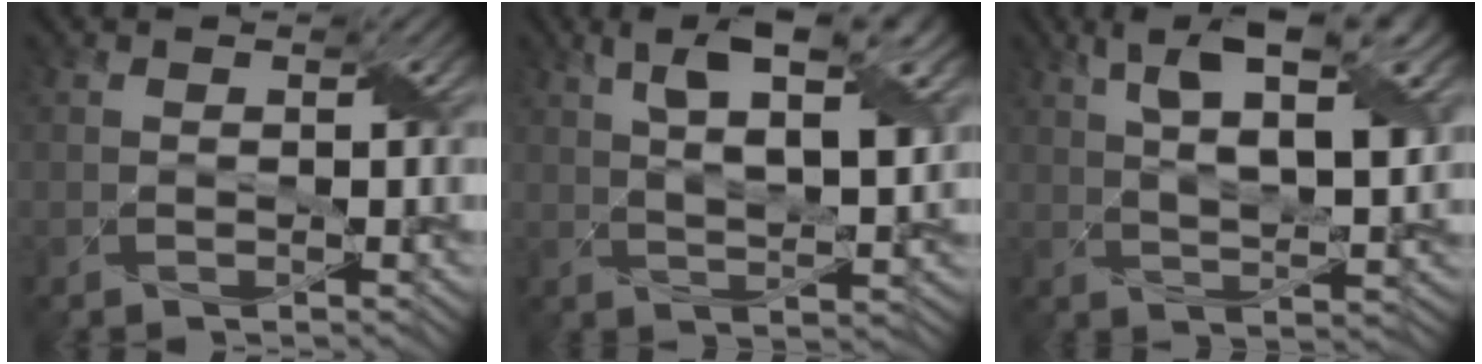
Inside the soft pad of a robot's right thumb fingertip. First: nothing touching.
{"total": 10.2, "force": [4.2, 3.7, 8.5], "torque": [-0.150, 0.009, 0.061]}
{"total": 11.3, "force": [4.7, 4.2, 9.4], "torque": [-0.162, 0.011, 0.066]}